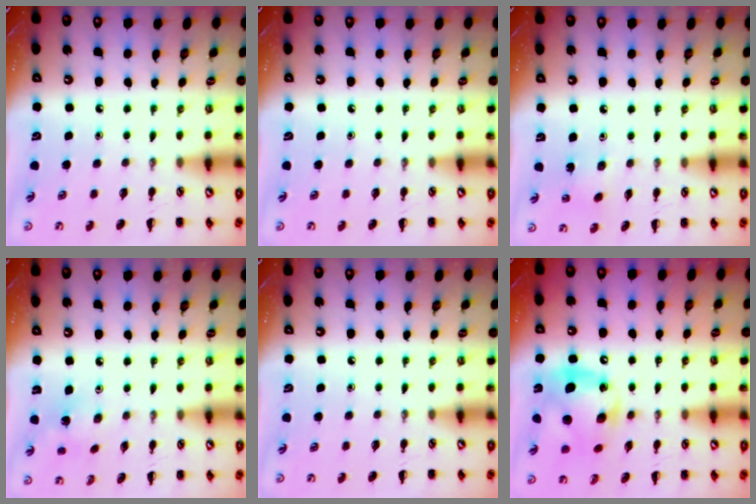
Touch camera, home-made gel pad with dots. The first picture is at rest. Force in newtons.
{"total": 0.0}
{"total": 2.7, "press": 2.6, "slide": 0.8}
{"total": 1.8, "press": 1.7, "slide": 0.5}
{"total": 0.0}
{"total": 14.2, "press": 14.2, "slide": 0.9}